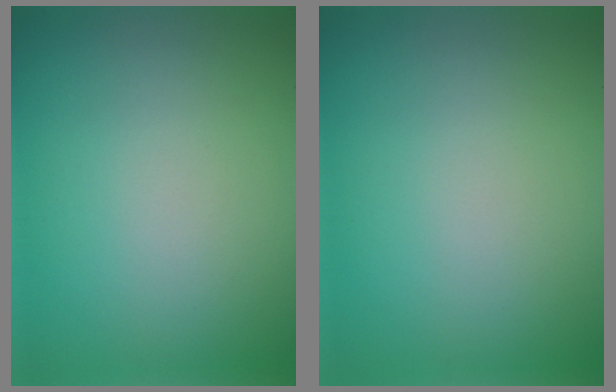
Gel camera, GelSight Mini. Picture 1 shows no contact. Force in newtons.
{"total": 0.0}